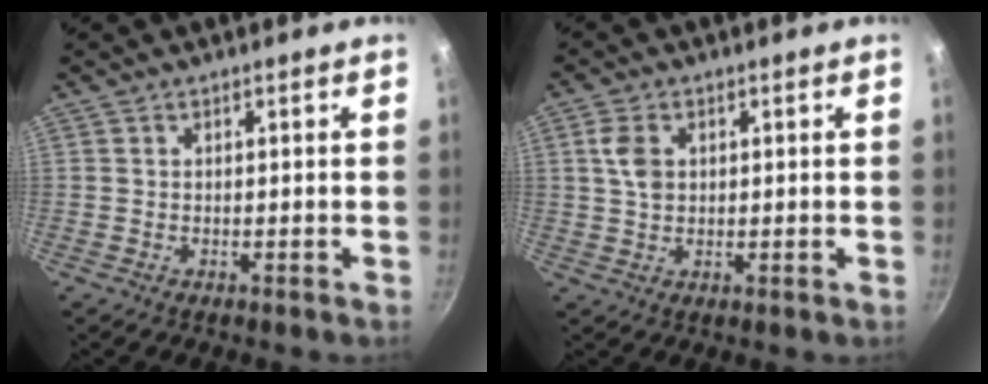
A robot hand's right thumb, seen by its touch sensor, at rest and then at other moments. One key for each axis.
{"total": 4.7, "fx": 1.1, "fy": 3.2, "fz": 3.3, "tx": -0.058, "ty": 0.003, "tz": 0.019}